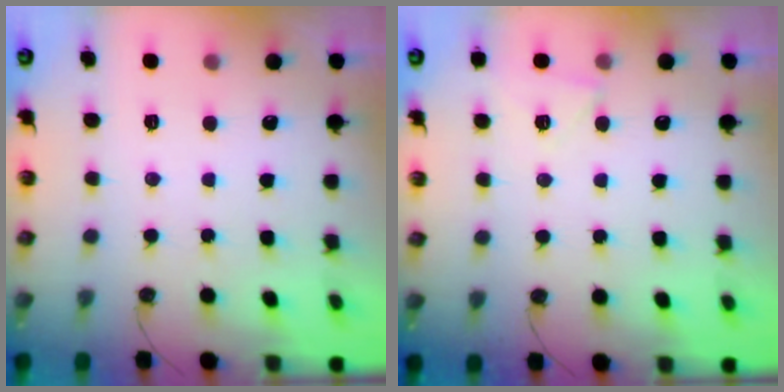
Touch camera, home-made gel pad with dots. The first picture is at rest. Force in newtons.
{"total": 4.9, "press": 4.9, "slide": 0.3}